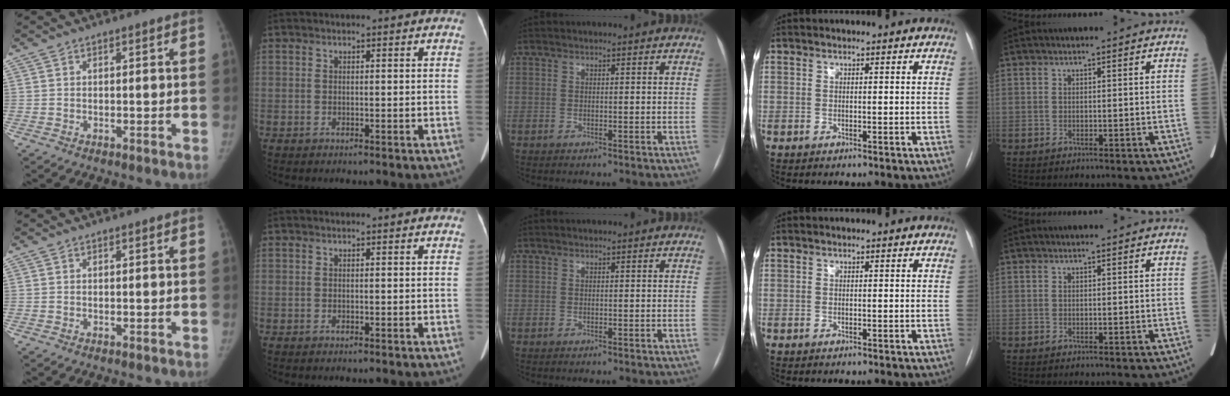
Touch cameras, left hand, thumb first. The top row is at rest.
{}